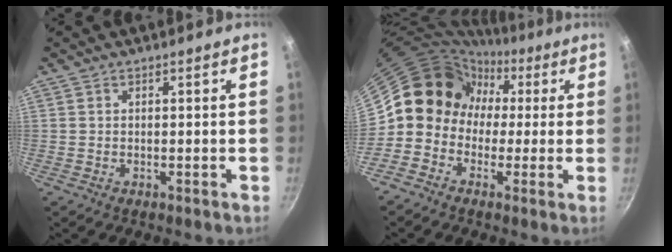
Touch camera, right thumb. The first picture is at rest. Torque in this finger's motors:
{"motor_torque": [1.54, 2.97, 0.83, -0.99, 0.11]}